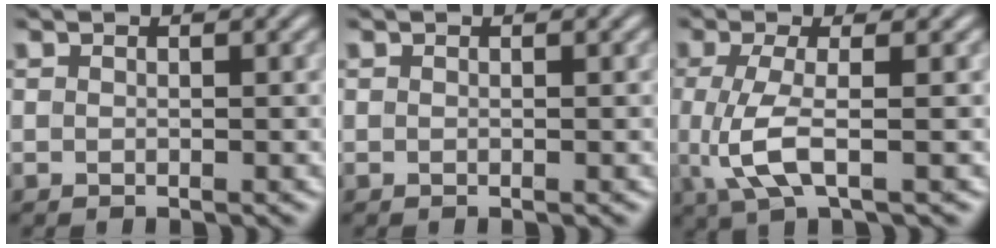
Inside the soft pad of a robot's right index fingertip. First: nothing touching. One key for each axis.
{"total": 0.0}
{"total": 4.6, "fx": -0.7, "fy": 1.5, "fz": 4.3, "tx": -0.108, "ty": -0.017, "tz": -0.001}